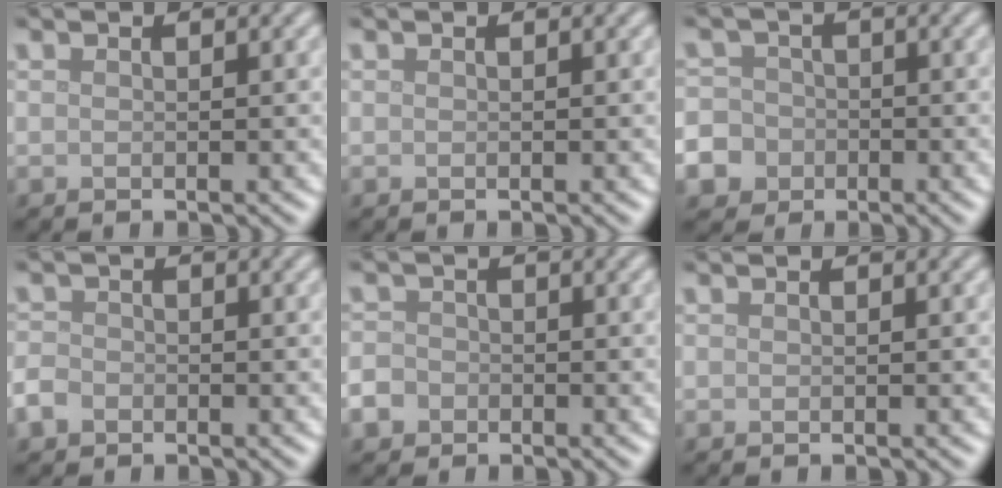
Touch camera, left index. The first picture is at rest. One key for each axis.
{"total": 0.0}
{"total": 9.5, "fx": -4.4, "fy": 8.1, "fz": 2.1, "tx": -0.063, "ty": -0.025, "tz": -0.106}
{"total": 1.8, "fx": -1.0, "fy": 1.3, "fz": 0.6, "tx": -0.009, "ty": 0.001, "tz": -0.026}
{"total": 2.5, "fx": -1.3, "fy": 2.0, "fz": 0.8, "tx": -0.009, "ty": -0.004, "tz": -0.026}
{"total": 0.0}